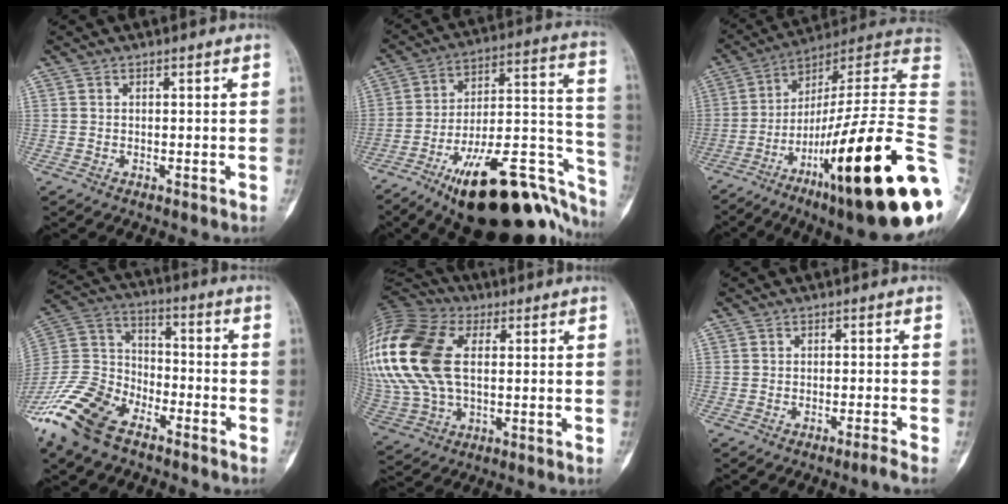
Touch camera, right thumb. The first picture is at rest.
{"total": 31.5, "force": [-16.3, 12.0, 24.1], "torque": [-0.253, 0.091, -0.241]}
{"total": 33.7, "force": [-8.7, 5.5, 32.1], "torque": [-0.399, 0.061, -0.141]}
{"total": 17.5, "force": [-11.6, 9.1, 9.4], "torque": [-0.197, 0.054, -0.228]}
{"total": 26.8, "force": [5.1, 16.3, 20.6], "torque": [-0.503, 0.022, 0.098]}
{"total": 1.7, "force": [-1.3, -0.8, 0.8], "torque": [-0.024, 0.012, -0.024]}